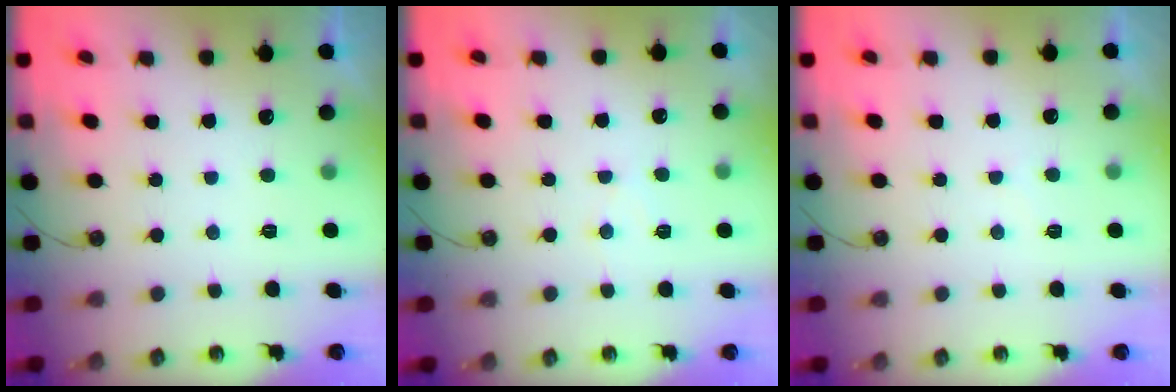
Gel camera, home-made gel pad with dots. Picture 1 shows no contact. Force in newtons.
{"total": 4.7, "press": 4.7, "slide": 0.6}
{"total": 3.6, "press": 3.6, "slide": 0.5}